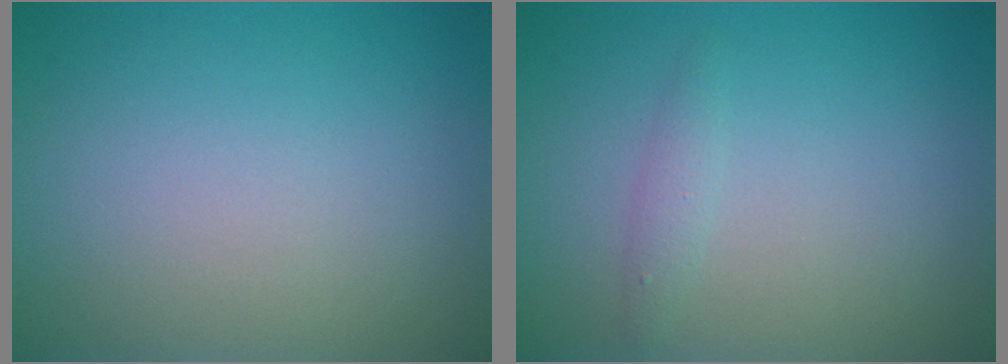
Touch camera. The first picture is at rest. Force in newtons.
{"total": 1.0, "press": 1.0, "slide": 0.1}